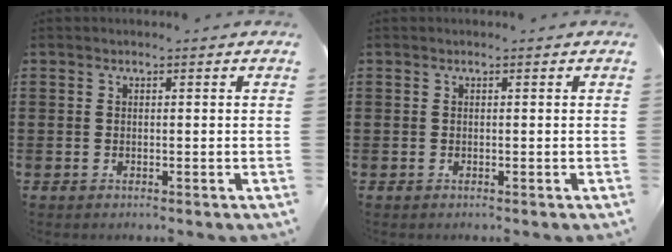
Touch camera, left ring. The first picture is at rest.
{"total": 0.0}